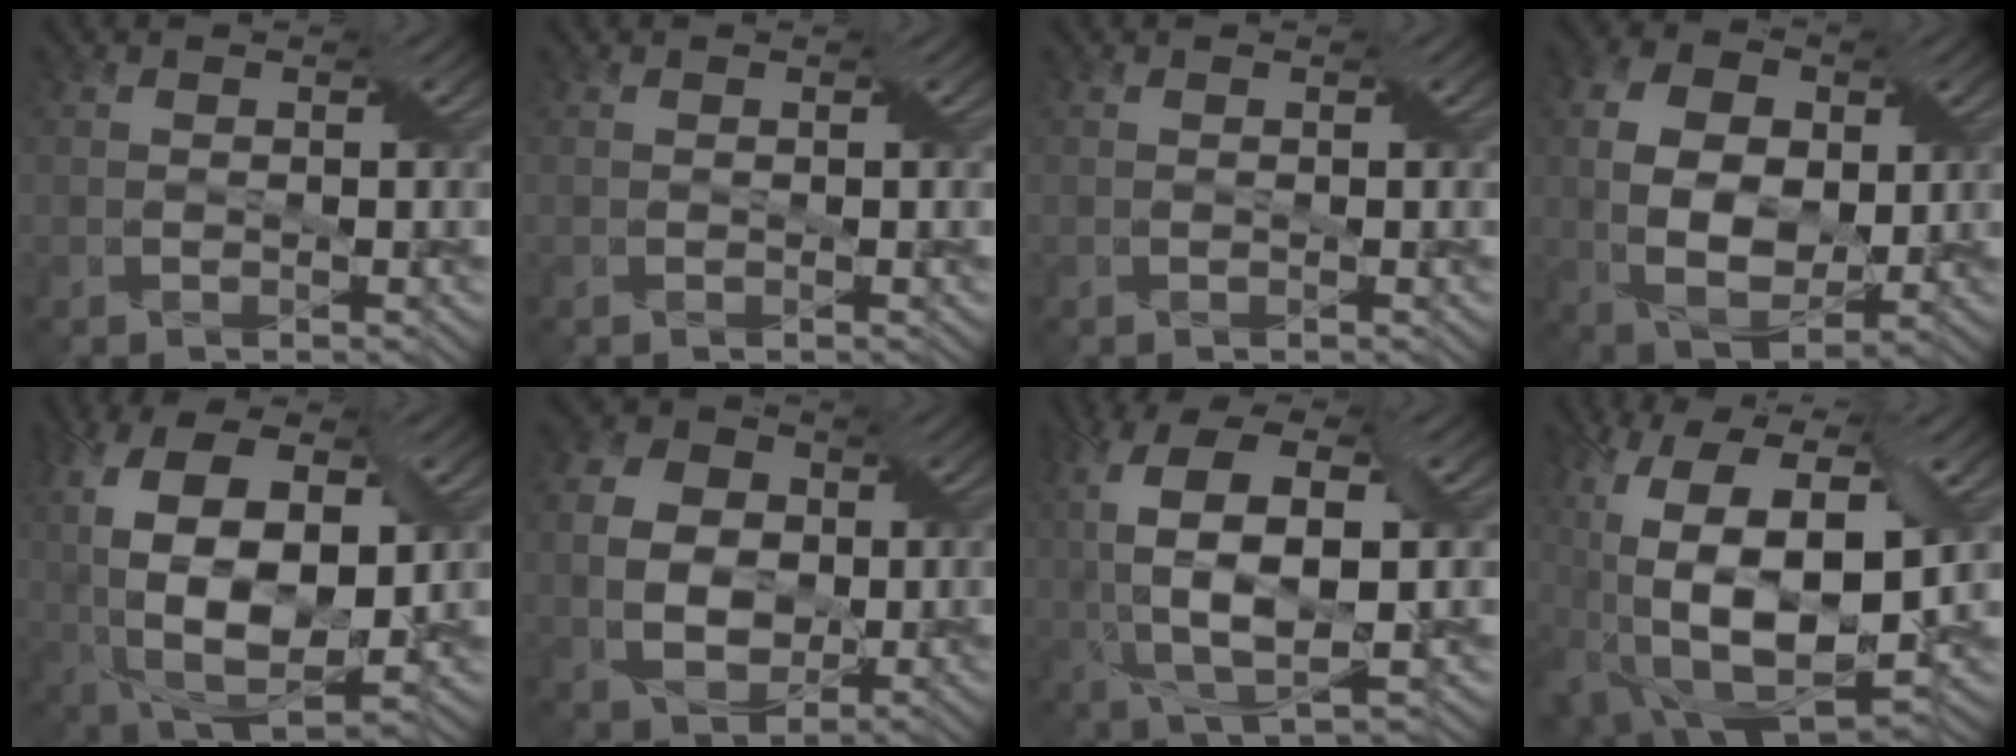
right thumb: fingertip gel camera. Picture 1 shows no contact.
{"total": 0.0}
{"total": 0.0}
{"total": 10.1, "force": [1.0, 6.8, 7.4], "torque": [-0.171, 0.001, 0.017]}
{"total": 16.1, "force": [2.1, 9.0, 13.2], "torque": [-0.266, 0.002, 0.038]}
{"total": 8.1, "force": [0.1, 6.4, 5.0], "torque": [-0.120, 0.001, -0.003]}
{"total": 13.1, "force": [1.2, 6.1, 11.6], "torque": [-0.259, 0.005, 0.023]}
{"total": 19.9, "force": [1.2, 11.5, 16.2], "torque": [-0.312, -0.014, 0.048]}